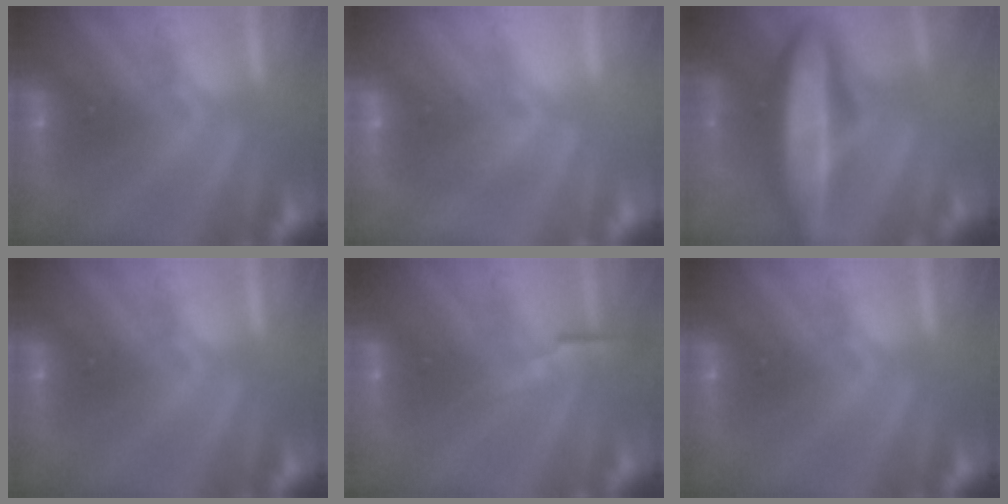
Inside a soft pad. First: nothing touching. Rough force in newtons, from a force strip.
{"total": 2.7}
{"total": 8.6}
{"total": 0.0}
{"total": 2.6}
{"total": 0.0}